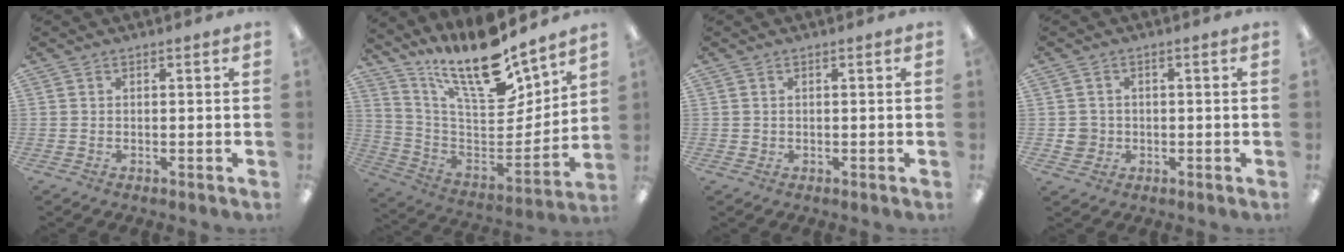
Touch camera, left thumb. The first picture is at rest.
{"total": 20.5, "force": [16.5, 6.0, 10.6], "torque": [-0.180, -0.130, 0.285]}
{"total": 0.8, "force": [0.3, 0.8, 0.1], "torque": [-0.003, 0.004, 0.004]}
{"total": 4.1, "force": [-0.3, 4.0, 1.0], "torque": [-0.014, 0.008, -0.005]}